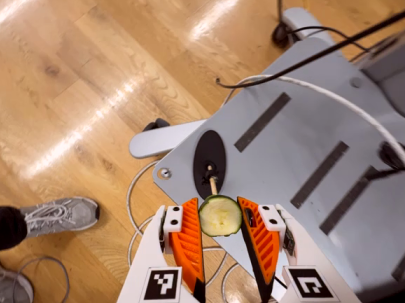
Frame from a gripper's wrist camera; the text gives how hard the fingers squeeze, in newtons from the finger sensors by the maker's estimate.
{"total": 7.5, "left": 7.2, "right": 7.8}